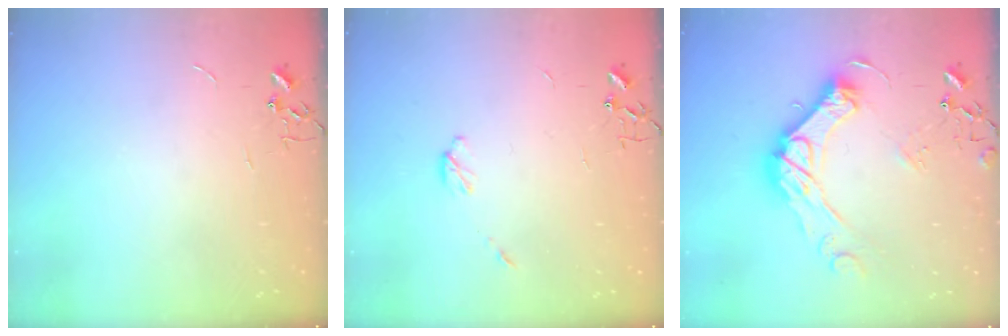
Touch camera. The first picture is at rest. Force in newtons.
{"total": 4.0, "press": 4.0, "slide": 0.6}
{"total": 18.7, "press": 18.6, "slide": 1.4}